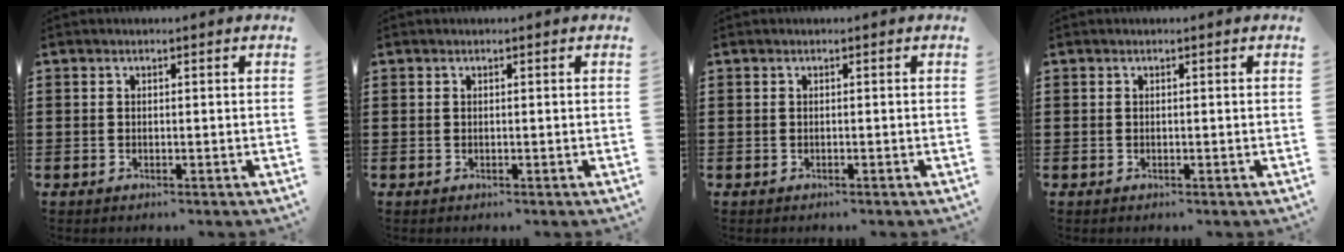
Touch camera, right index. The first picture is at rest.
{"total": 0.0}
{"total": 0.0}
{"total": 0.0}